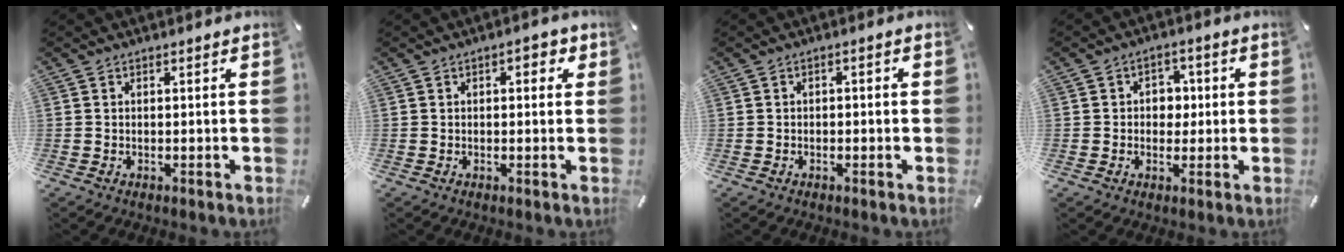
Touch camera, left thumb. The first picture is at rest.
{"total": 2.5, "force": [0.4, 1.5, 1.9], "torque": [-0.023, 0.004, 0.002]}
{"total": 1.2, "force": [-0.8, 0.6, 0.7], "torque": [-0.014, 0.004, -0.018]}
{"total": 5.3, "force": [0.1, 4.6, 2.7], "torque": [-0.036, 0.003, -0.004]}